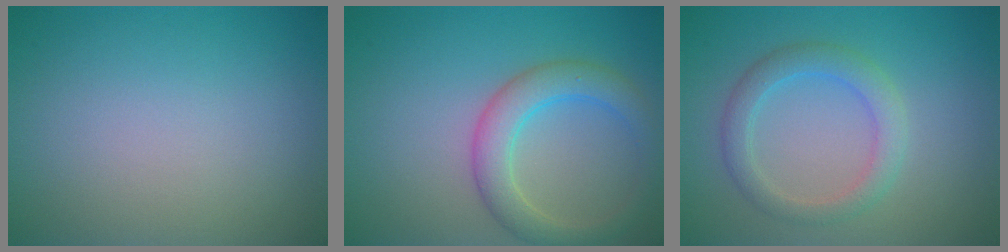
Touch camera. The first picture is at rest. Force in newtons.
{"total": 4.1, "press": 4.1, "slide": 0.0}
{"total": 2.9, "press": 2.9, "slide": 0.4}